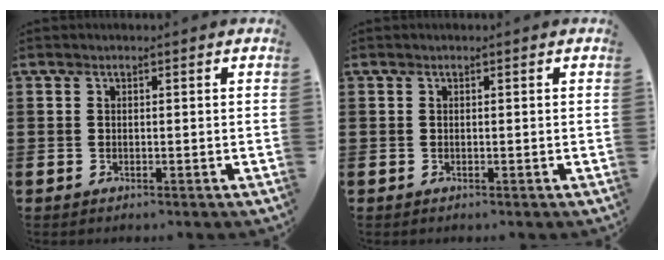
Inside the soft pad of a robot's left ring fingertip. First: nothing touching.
{"total": 0.0}